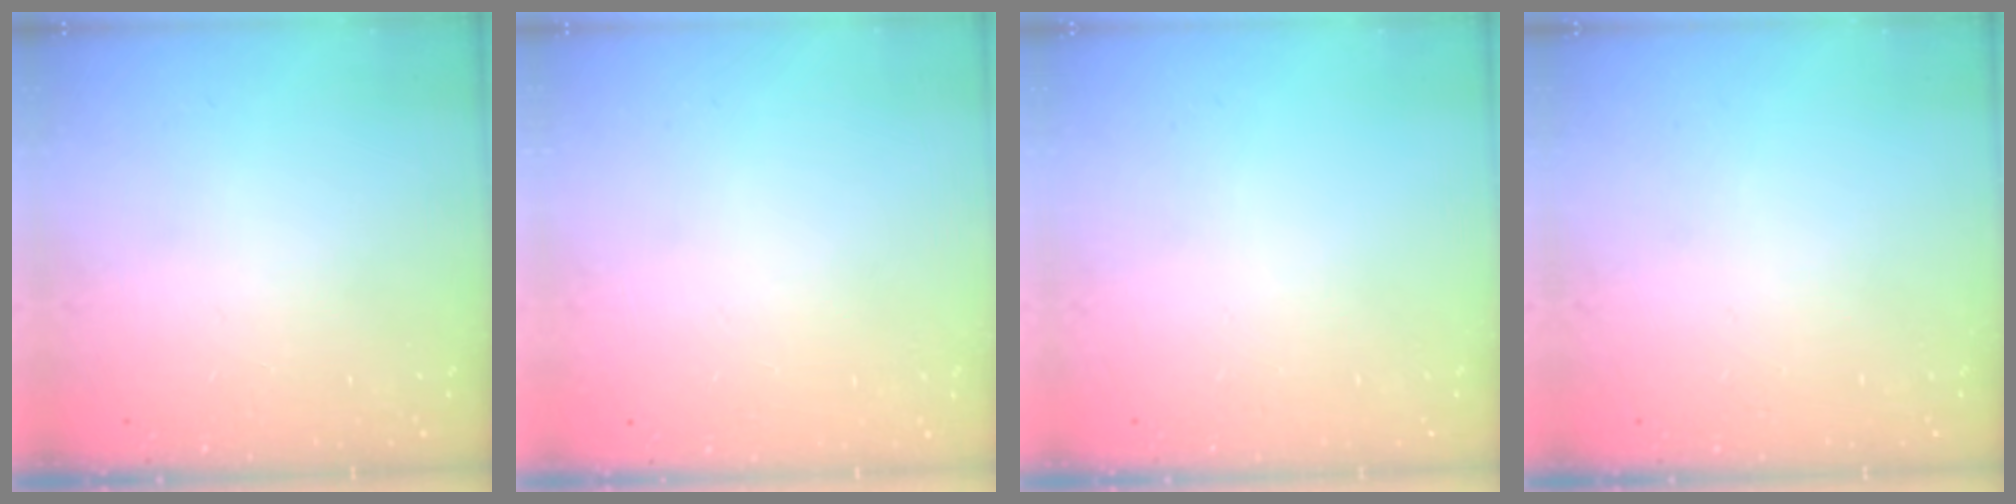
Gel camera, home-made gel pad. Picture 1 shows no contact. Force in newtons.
{"total": 0.0}
{"total": 0.0}
{"total": 0.0}